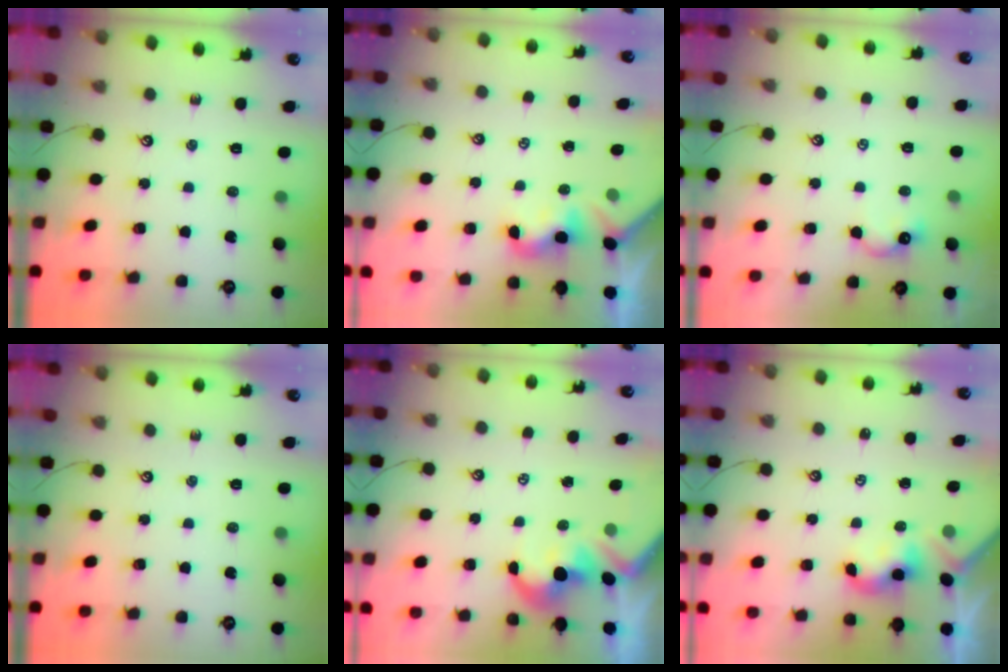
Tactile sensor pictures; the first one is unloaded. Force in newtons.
{"total": 1.9, "press": 1.8, "slide": 0.6}
{"total": 1.7, "press": 1.6, "slide": 0.7}
{"total": 0.0}
{"total": 1.7, "press": 1.4, "slide": 1.0}
{"total": 2.2, "press": 2.2, "slide": 0.2}